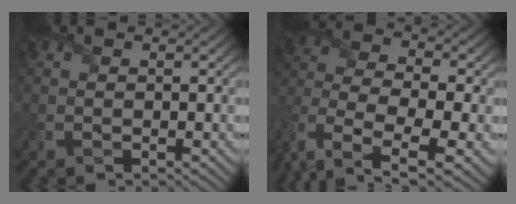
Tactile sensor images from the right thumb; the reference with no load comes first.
{"total": 10.1, "force": [-4.9, 5.8, 6.7], "torque": [-0.191, -0.014, -0.089]}